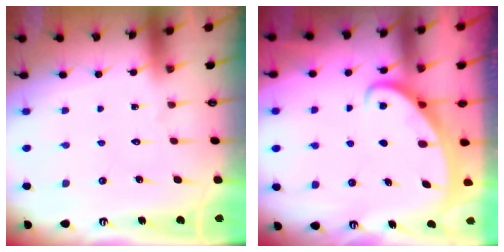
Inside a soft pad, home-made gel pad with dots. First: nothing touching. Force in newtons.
{"total": 2.5, "press": 2.5, "slide": 0.3}